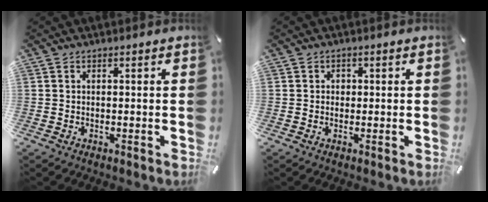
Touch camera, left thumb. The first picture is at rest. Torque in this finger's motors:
{"motor_torque": [0.18, 0.35, 0.01, -0.16, 0.00]}